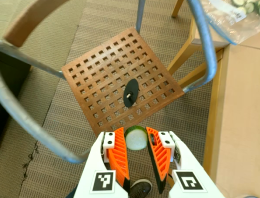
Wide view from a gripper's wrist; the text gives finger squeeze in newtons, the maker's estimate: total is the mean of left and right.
{"total": 10.2, "left": 10.2, "right": 10.3}